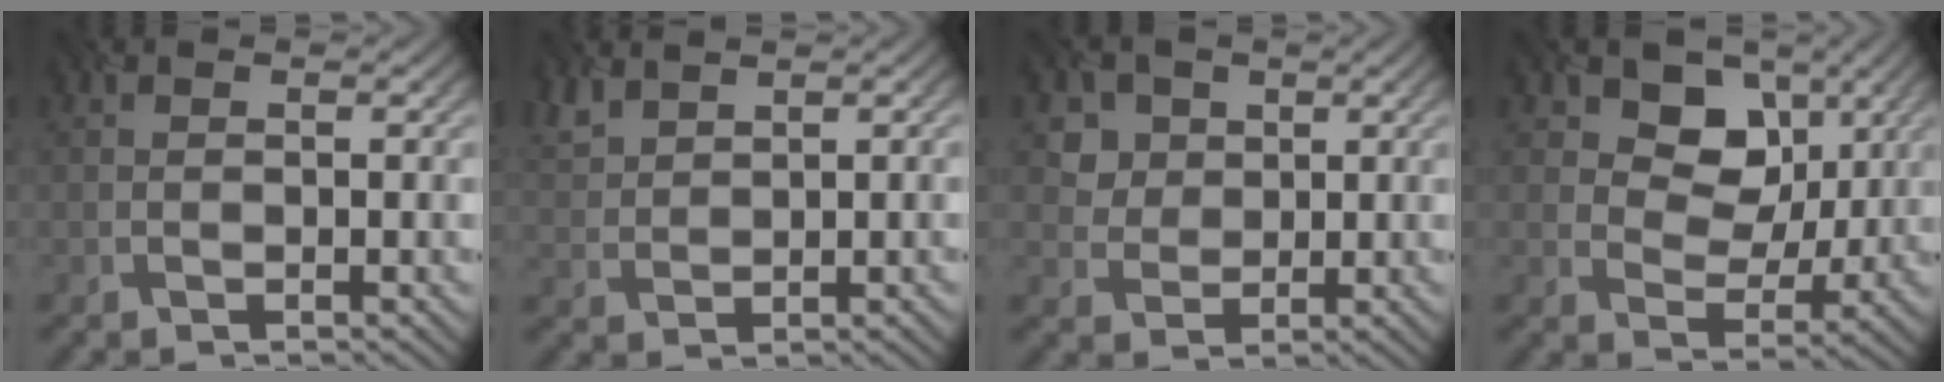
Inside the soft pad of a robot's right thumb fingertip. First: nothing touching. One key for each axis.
{"total": 2.9, "fx": 2.7, "fy": 1.0, "fz": 0.8, "tx": -0.035, "ty": 0.010, "tz": 0.065}
{"total": 5.5, "fx": 2.8, "fy": 4.7, "fz": 0.7, "tx": -0.054, "ty": 0.002, "tz": 0.049}
{"total": 8.3, "fx": 4.3, "fy": 6.4, "fz": 3.2, "tx": -0.068, "ty": -0.008, "tz": 0.074}